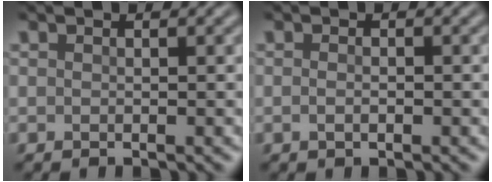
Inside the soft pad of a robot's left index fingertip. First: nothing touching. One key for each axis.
{"total": 0.9, "fx": -0.2, "fy": 0.4, "fz": 0.7, "tx": -0.017, "ty": 0.000, "tz": -0.007}